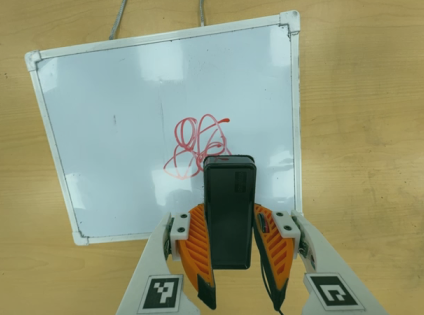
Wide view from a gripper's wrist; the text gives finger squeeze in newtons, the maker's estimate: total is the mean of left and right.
{"total": 4.6, "left": 3.3, "right": 5.9}